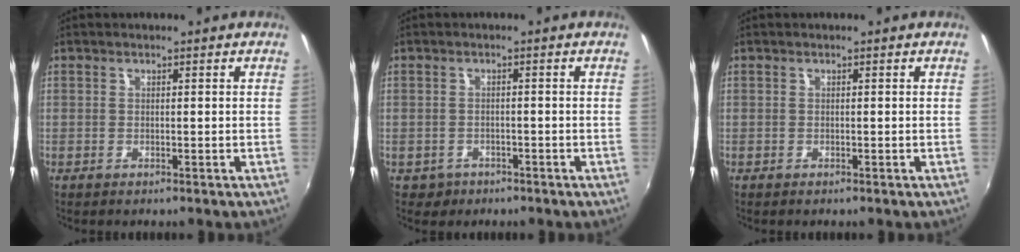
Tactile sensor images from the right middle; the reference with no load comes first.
{"total": 3.3, "force": [-1.7, 2.7, 0.9], "torque": [-0.028, -0.001, -0.020]}
{"total": 0.0}